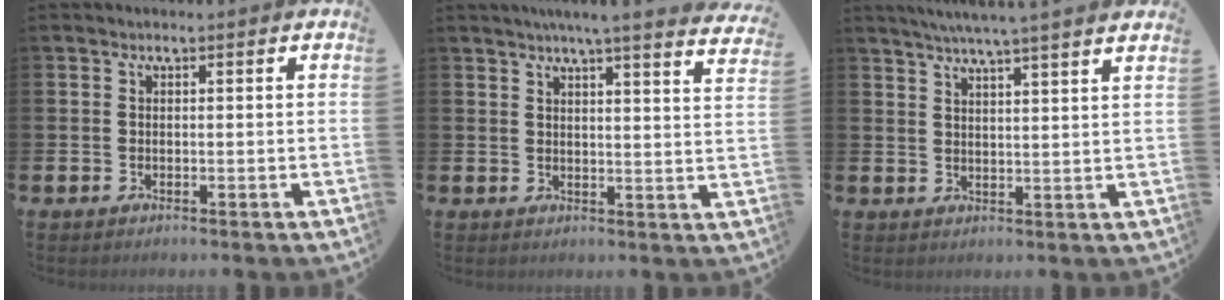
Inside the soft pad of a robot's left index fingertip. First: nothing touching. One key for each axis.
{"total": 5.3, "fx": 4.9, "fy": -0.7, "fz": 1.9, "tx": -0.033, "ty": -0.031, "tz": 0.080}
{"total": 5.2, "fx": 4.8, "fy": -1.2, "fz": 1.5, "tx": -0.039, "ty": -0.023, "tz": 0.083}